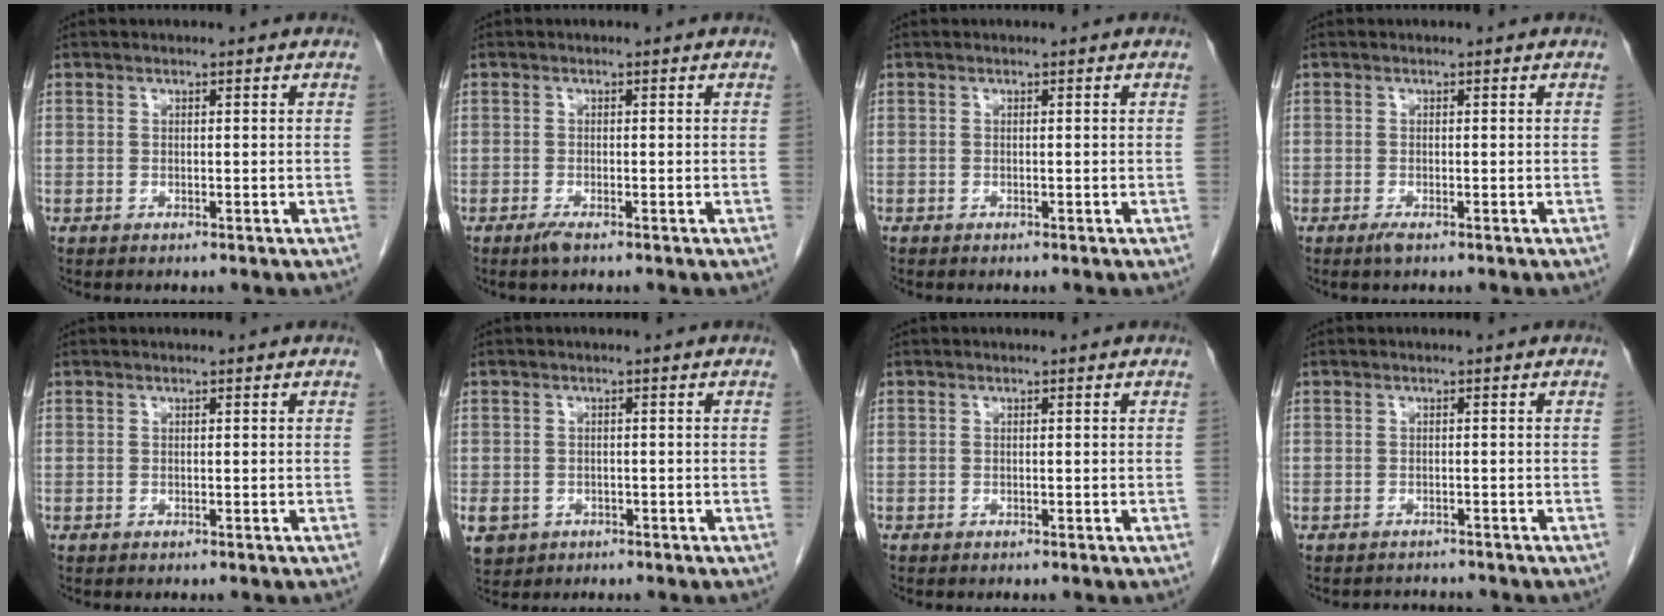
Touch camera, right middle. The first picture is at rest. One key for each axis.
{"total": 1.4, "fx": -1.0, "fy": 0.1, "fz": 1.0, "tx": -0.025, "ty": -0.005, "tz": -0.020}
{"total": 0.0}
{"total": 1.0, "fx": -0.7, "fy": 0.0, "fz": 0.8, "tx": -0.017, "ty": -0.003, "tz": -0.012}
{"total": 0.0}
{"total": 8.1, "fx": -3.5, "fy": 6.9, "fz": 2.7, "tx": -0.084, "ty": -0.001, "tz": -0.047}
{"total": 0.0}
{"total": 1.8, "fx": -1.8, "fy": 0.2, "fz": -0.3, "tx": 0.001, "ty": -0.009, "tz": -0.024}